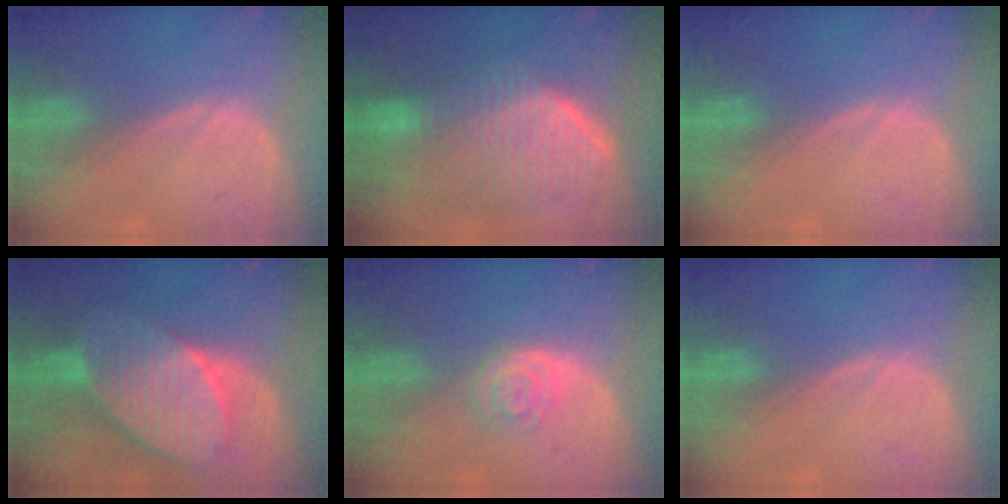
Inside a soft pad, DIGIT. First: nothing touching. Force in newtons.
{"total": 9.7, "press": 9.1, "slide": 3.4}
{"total": 0.0}
{"total": 10.3, "press": 10.3, "slide": 0.7}
{"total": 3.3, "press": 3.3, "slide": 0.3}
{"total": 0.0}